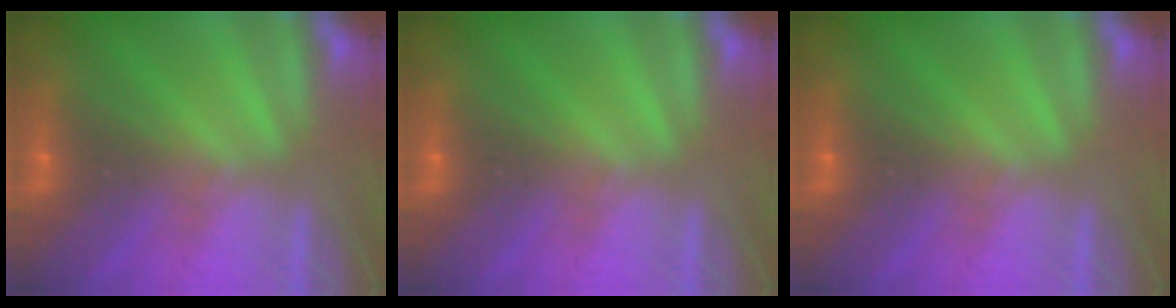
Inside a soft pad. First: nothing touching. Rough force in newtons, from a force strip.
{"total": 0.0}
{"total": 0.0}